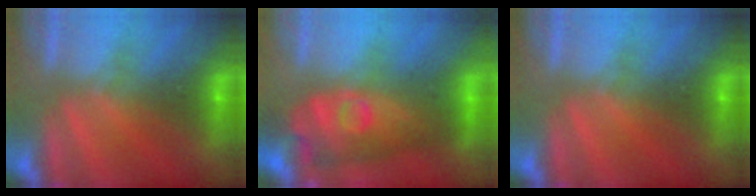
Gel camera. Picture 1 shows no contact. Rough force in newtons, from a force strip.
{"total": 3.9}
{"total": 0.0}